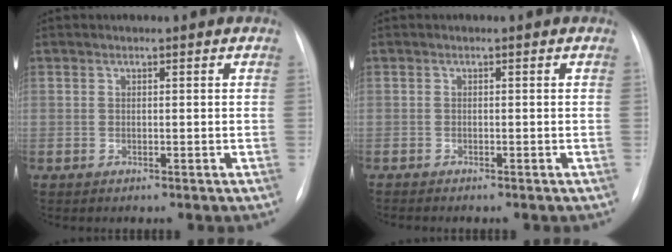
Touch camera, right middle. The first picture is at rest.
{"total": 1.4, "force": [-1.3, 0.2, 0.6], "torque": [-0.007, -0.002, -0.015]}